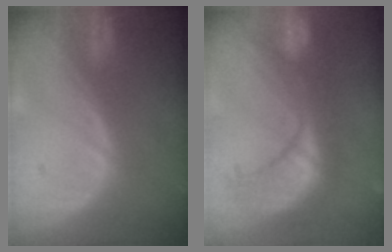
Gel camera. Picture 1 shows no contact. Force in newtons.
{"total": 10.0, "press": 9.6, "slide": 2.5}